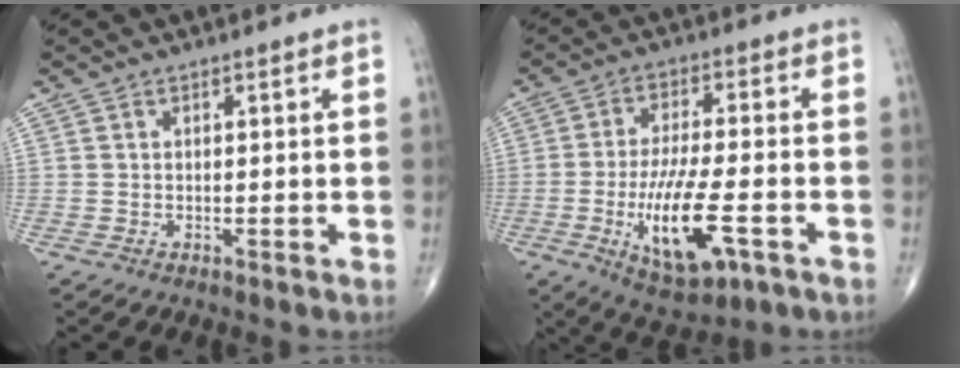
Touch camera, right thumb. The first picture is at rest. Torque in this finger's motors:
{"motor_torque": [2.95, 2.06, 1.44, -0.54, 0.51]}